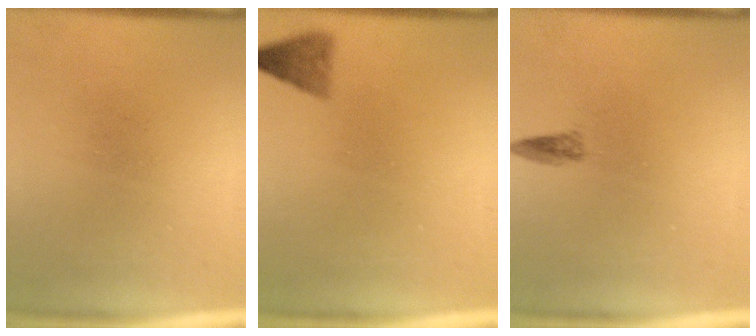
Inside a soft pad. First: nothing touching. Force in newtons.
{"total": 2.5}
{"total": 1.3}